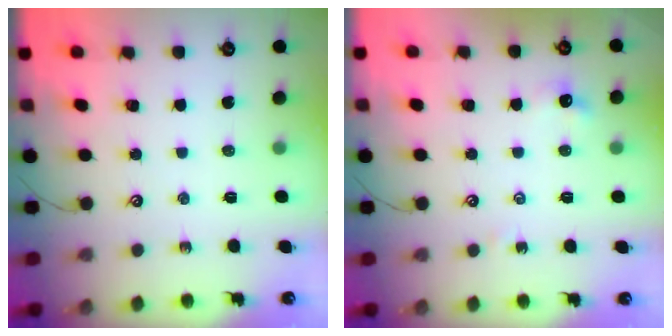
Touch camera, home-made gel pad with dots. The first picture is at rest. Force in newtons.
{"total": 4.8, "press": 4.7, "slide": 0.8}